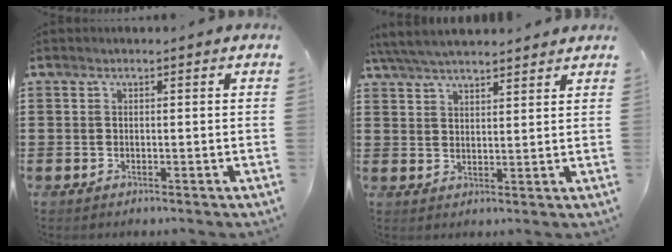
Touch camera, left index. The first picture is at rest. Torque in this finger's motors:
{"motor_torque": [2.14, 0.00, 0.45, 0.21]}